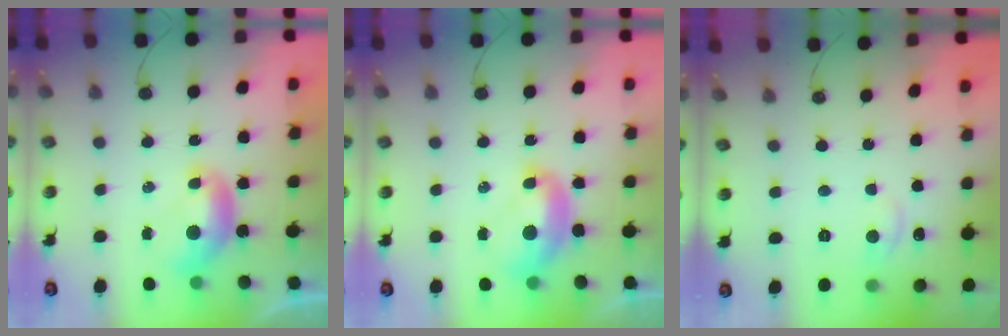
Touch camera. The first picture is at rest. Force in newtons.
{"total": 2.1, "press": 2.0, "slide": 0.7}
{"total": 1.0, "press": 0.5, "slide": 0.9}